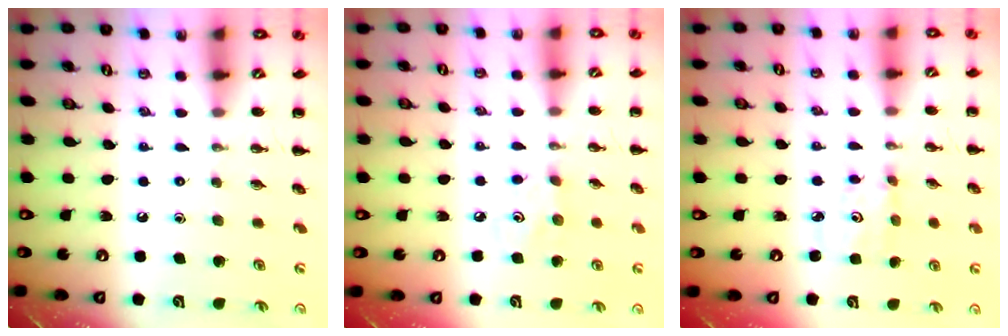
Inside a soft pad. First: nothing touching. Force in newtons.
{"total": 3.7, "press": 3.6, "slide": 0.8}
{"total": 2.6, "press": 2.6, "slide": 0.3}